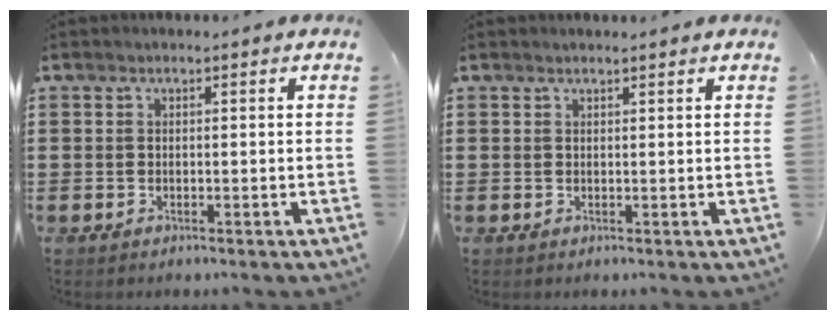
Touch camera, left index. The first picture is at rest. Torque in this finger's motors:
{"motor_torque": [0.02, -0.02, -0.02, -0.01]}